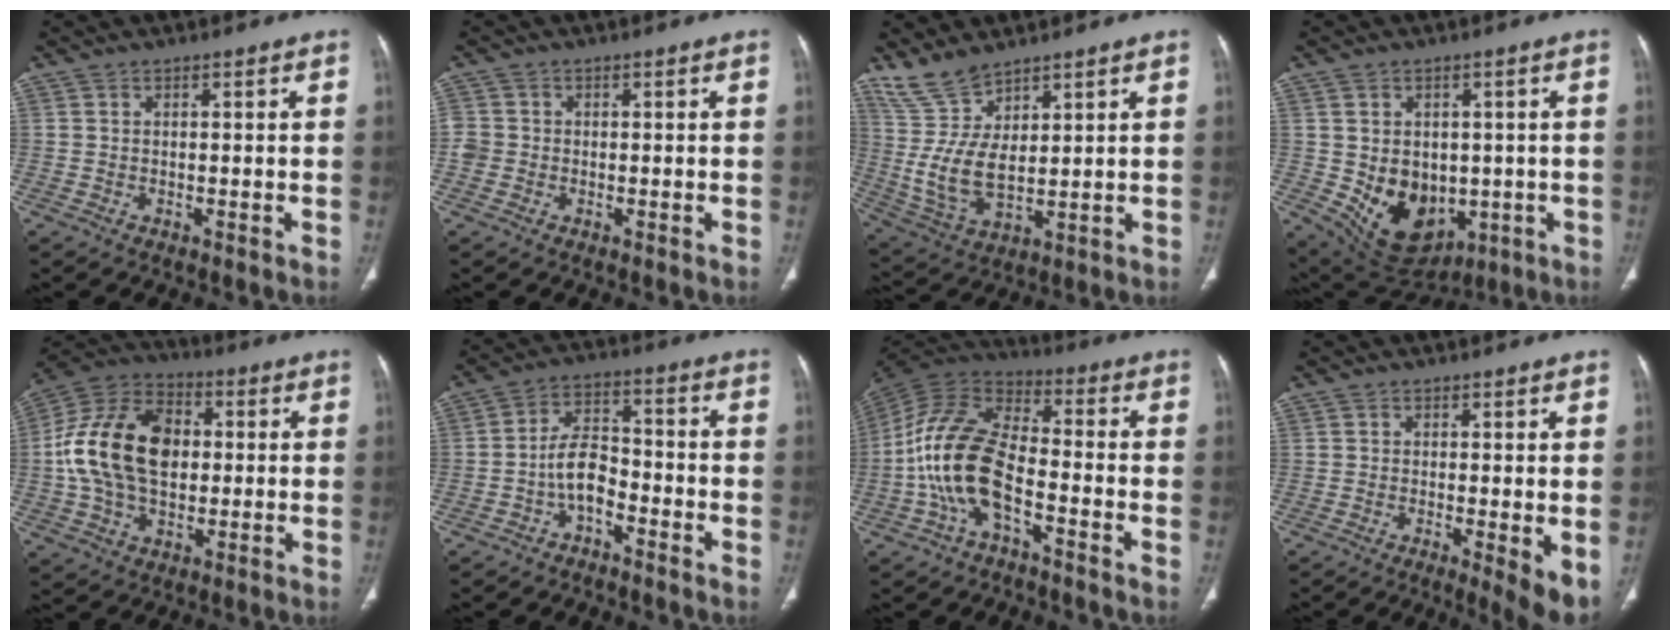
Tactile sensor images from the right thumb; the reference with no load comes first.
{"total": 2.6, "force": [-0.5, 2.4, 0.7], "torque": [-0.004, 0.008, -0.013]}
{"total": 9.5, "force": [6.6, 4.1, 5.5], "torque": [-0.104, -0.042, 0.156]}
{"total": 13.2, "force": [-1.6, 9.8, 8.6], "torque": [-0.097, -0.008, 0.010]}
{"total": 19.3, "force": [1.0, 13.1, 14.1], "torque": [-0.252, 0.022, 0.016]}
{"total": 6.6, "force": [-3.2, 4.1, 4.2], "torque": [-0.064, 0.040, -0.067]}
{"total": 15.4, "force": [-4.8, 7.7, 12.5], "torque": [-0.254, 0.045, -0.096]}
{"total": 5.9, "force": [-0.9, 1.5, 5.6], "torque": [-0.083, -0.019, -0.014]}